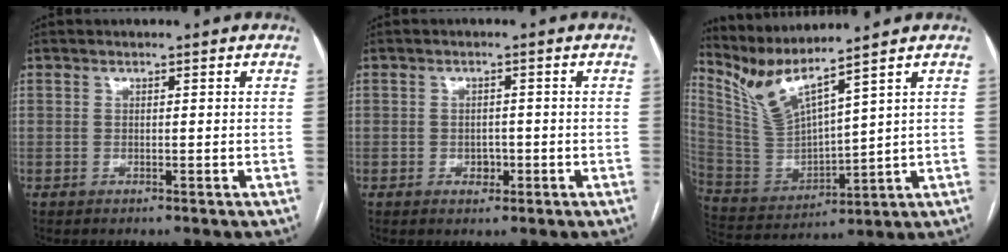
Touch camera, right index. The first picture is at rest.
{"total": 2.0, "force": [-0.8, 1.4, 1.1], "torque": [-0.014, 0.003, -0.006]}
{"total": 9.5, "force": [8.0, -1.3, 4.8], "torque": [-0.110, -0.015, 0.176]}